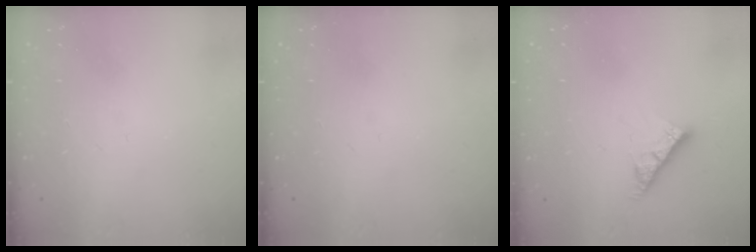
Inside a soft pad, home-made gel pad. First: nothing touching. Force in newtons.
{"total": 0.0}
{"total": 6.3, "press": 6.2, "slide": 0.6}